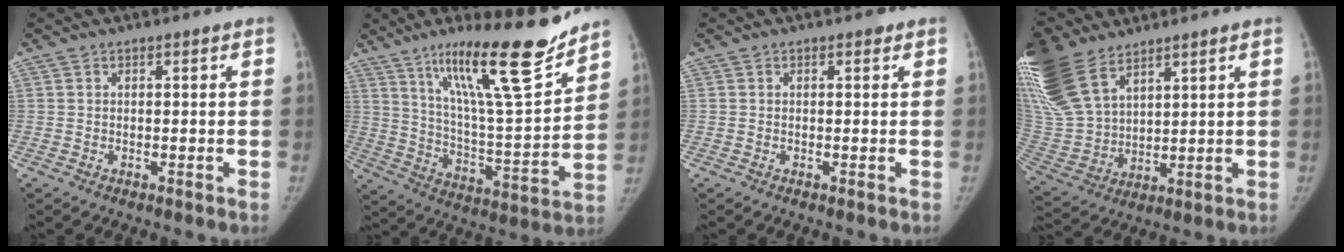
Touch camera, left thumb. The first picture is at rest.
{"total": 21.4, "force": [15.3, 3.0, 14.7], "torque": [-0.211, -0.086, 0.260]}
{"total": 0.7, "force": [0.5, 0.4, 0.4], "torque": [-0.002, -0.002, 0.003]}
{"total": 22.3, "force": [13.5, 12.0, 13.1], "torque": [-0.322, -0.017, 0.274]}